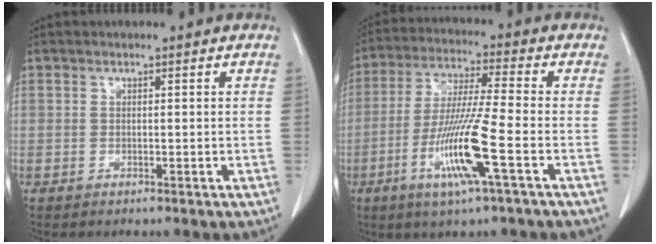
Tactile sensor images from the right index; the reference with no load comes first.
{"total": 12.1, "force": [-4.4, -0.6, 11.3], "torque": [-0.228, -0.019, -0.086]}